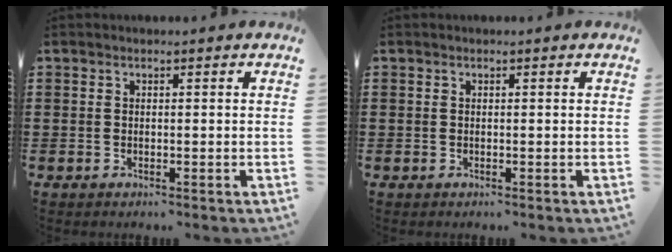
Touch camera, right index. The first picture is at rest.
{"total": 0.0}